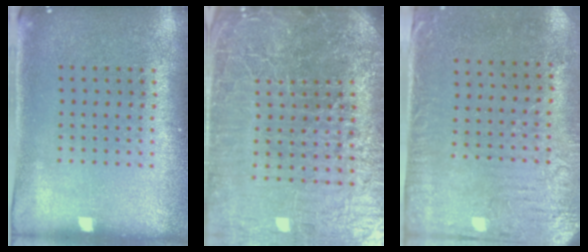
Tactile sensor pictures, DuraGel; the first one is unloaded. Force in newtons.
{"total": 7.8, "press": 6.7, "slide": 3.9}
{"total": 3.2, "press": 2.5, "slide": 2.0}